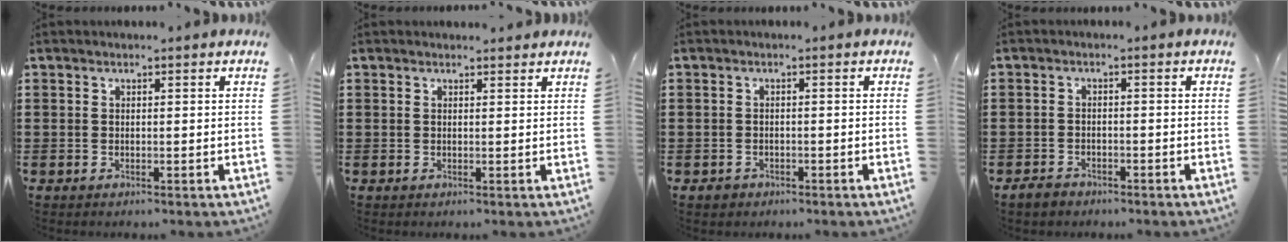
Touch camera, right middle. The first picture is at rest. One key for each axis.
{"total": 1.0, "fx": 0.9, "fy": 0.3, "fz": 0.0, "tx": 0.004, "ty": -0.004, "tz": 0.016}
{"total": 1.0, "fx": -0.6, "fy": 0.7, "fz": 0.0, "tx": -0.002, "ty": 0.001, "tz": -0.014}
{"total": 1.8, "fx": -1.6, "fy": 0.9, "fz": 0.3, "tx": -0.009, "ty": 0.002, "tz": -0.033}